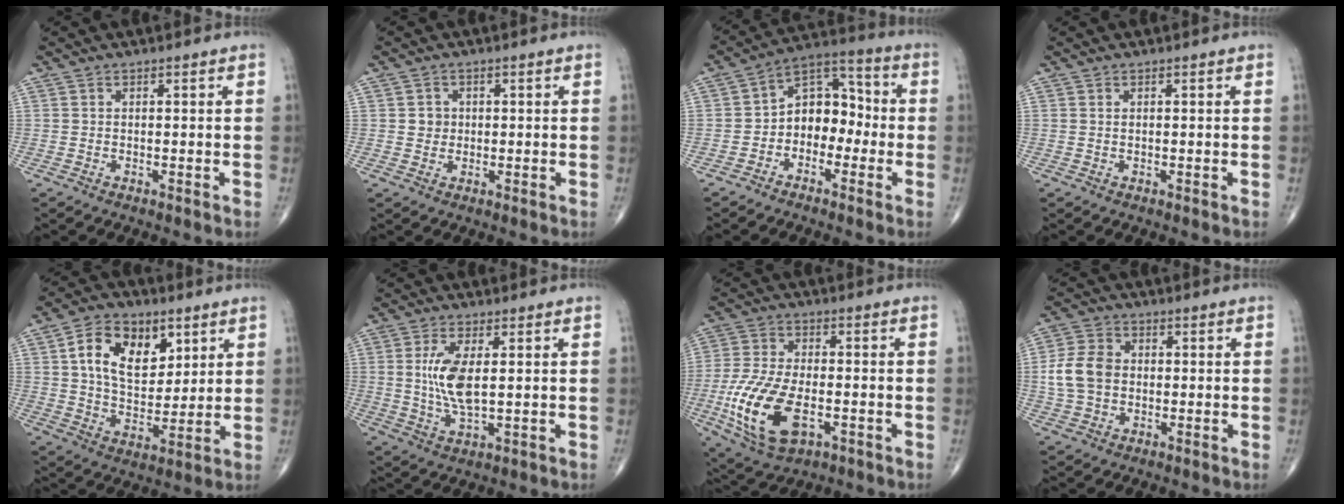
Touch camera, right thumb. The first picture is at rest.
{"total": 2.4, "force": [0.2, 2.2, 0.8], "torque": [0.001, 0.003, 0.003]}
{"total": 9.9, "force": [-2.0, 7.2, 6.6], "torque": [-0.062, 0.047, -0.053]}
{"total": 0.0}
{"total": 14.8, "force": [5.4, 9.4, 10.1], "torque": [-0.135, -0.019, 0.100]}
{"total": 8.2, "force": [1.2, 3.1, 7.5], "torque": [-0.160, -0.014, 0.028]}
{"total": 16.1, "force": [-4.6, 8.4, 13.0], "torque": [-0.270, 0.001, -0.076]}
{"total": 8.5, "force": [0.0, 6.4, 5.5], "torque": [-0.101, 0.013, -0.003]}